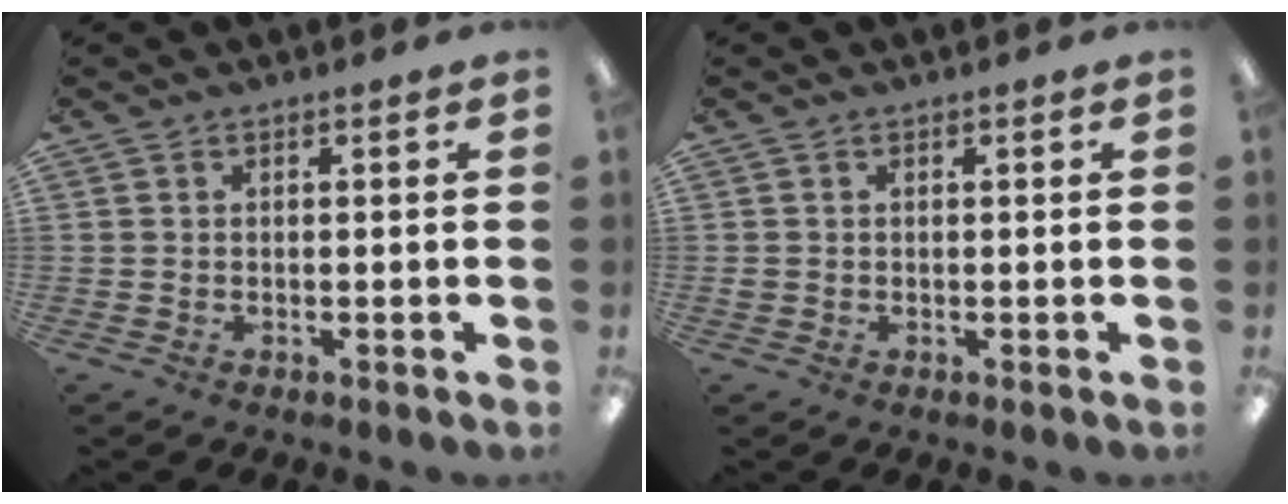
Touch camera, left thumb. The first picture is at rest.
{"total": 1.0, "force": [0.1, 0.9, 0.2], "torque": [-0.004, 0.006, 0.001]}